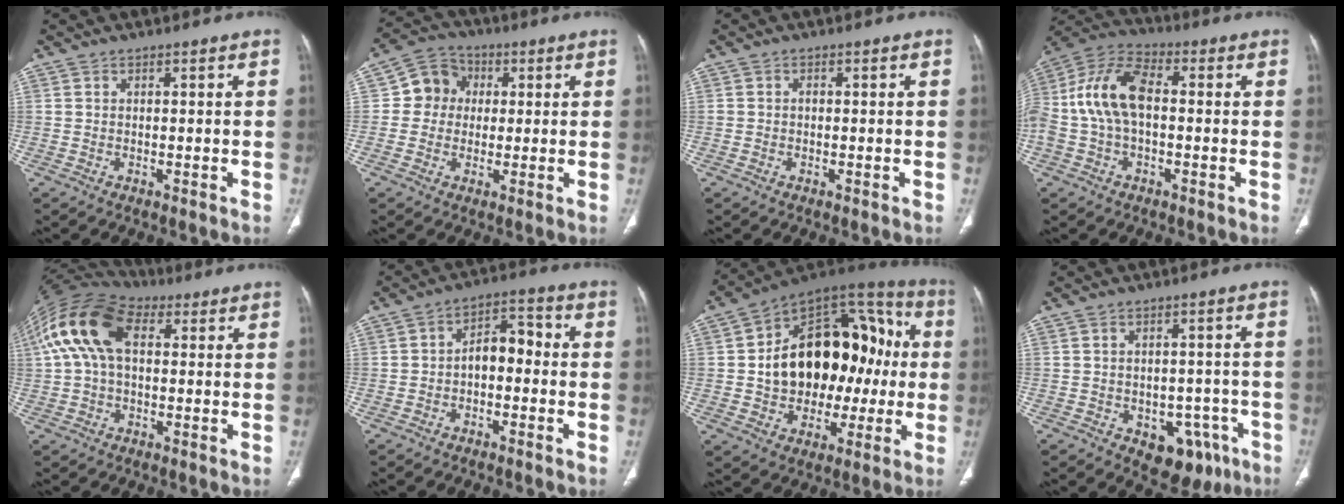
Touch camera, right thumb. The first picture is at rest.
{"total": 7.5, "force": [0.9, 7.0, 2.6], "torque": [-0.013, 0.013, 0.006]}
{"total": 0.6, "force": [-0.1, 0.5, 0.4], "torque": [-0.003, 0.003, -0.005]}
{"total": 14.1, "force": [0.1, 8.2, 11.5], "torque": [-0.237, 0.037, -0.005]}
{"total": 14.6, "force": [3.2, 8.7, 11.3], "torque": [-0.235, 0.045, 0.054]}
{"total": 6.9, "force": [-1.1, 4.2, 5.3], "torque": [-0.065, 0.039, -0.029]}
{"total": 26.1, "force": [0.5, 17.2, 19.6], "torque": [-0.265, 0.049, 0.019]}
{"total": 10.2, "force": [-4.9, 6.7, 6.0], "torque": [-0.034, 0.027, -0.054]}